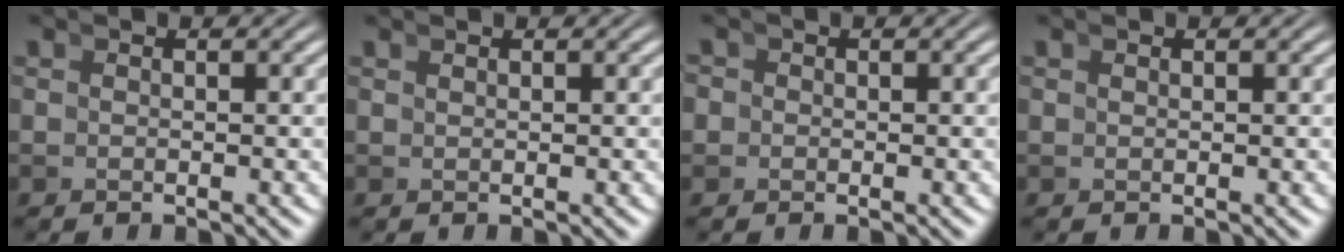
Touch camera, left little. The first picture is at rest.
{"total": 0.5, "force": [0.4, -0.3, -0.1], "torque": [0.012, 0.006, 0.009]}
{"total": 2.4, "force": [-0.3, 2.3, 0.4], "torque": [-0.013, -0.002, -0.011]}
{"total": 0.0}